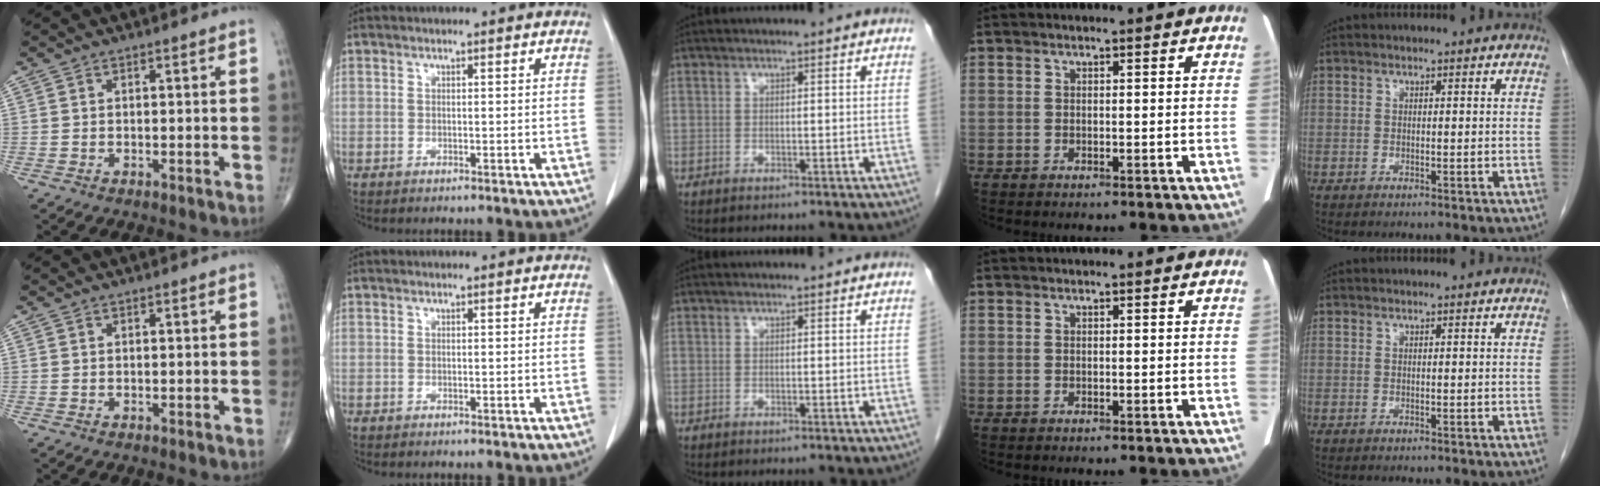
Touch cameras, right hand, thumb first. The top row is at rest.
{}